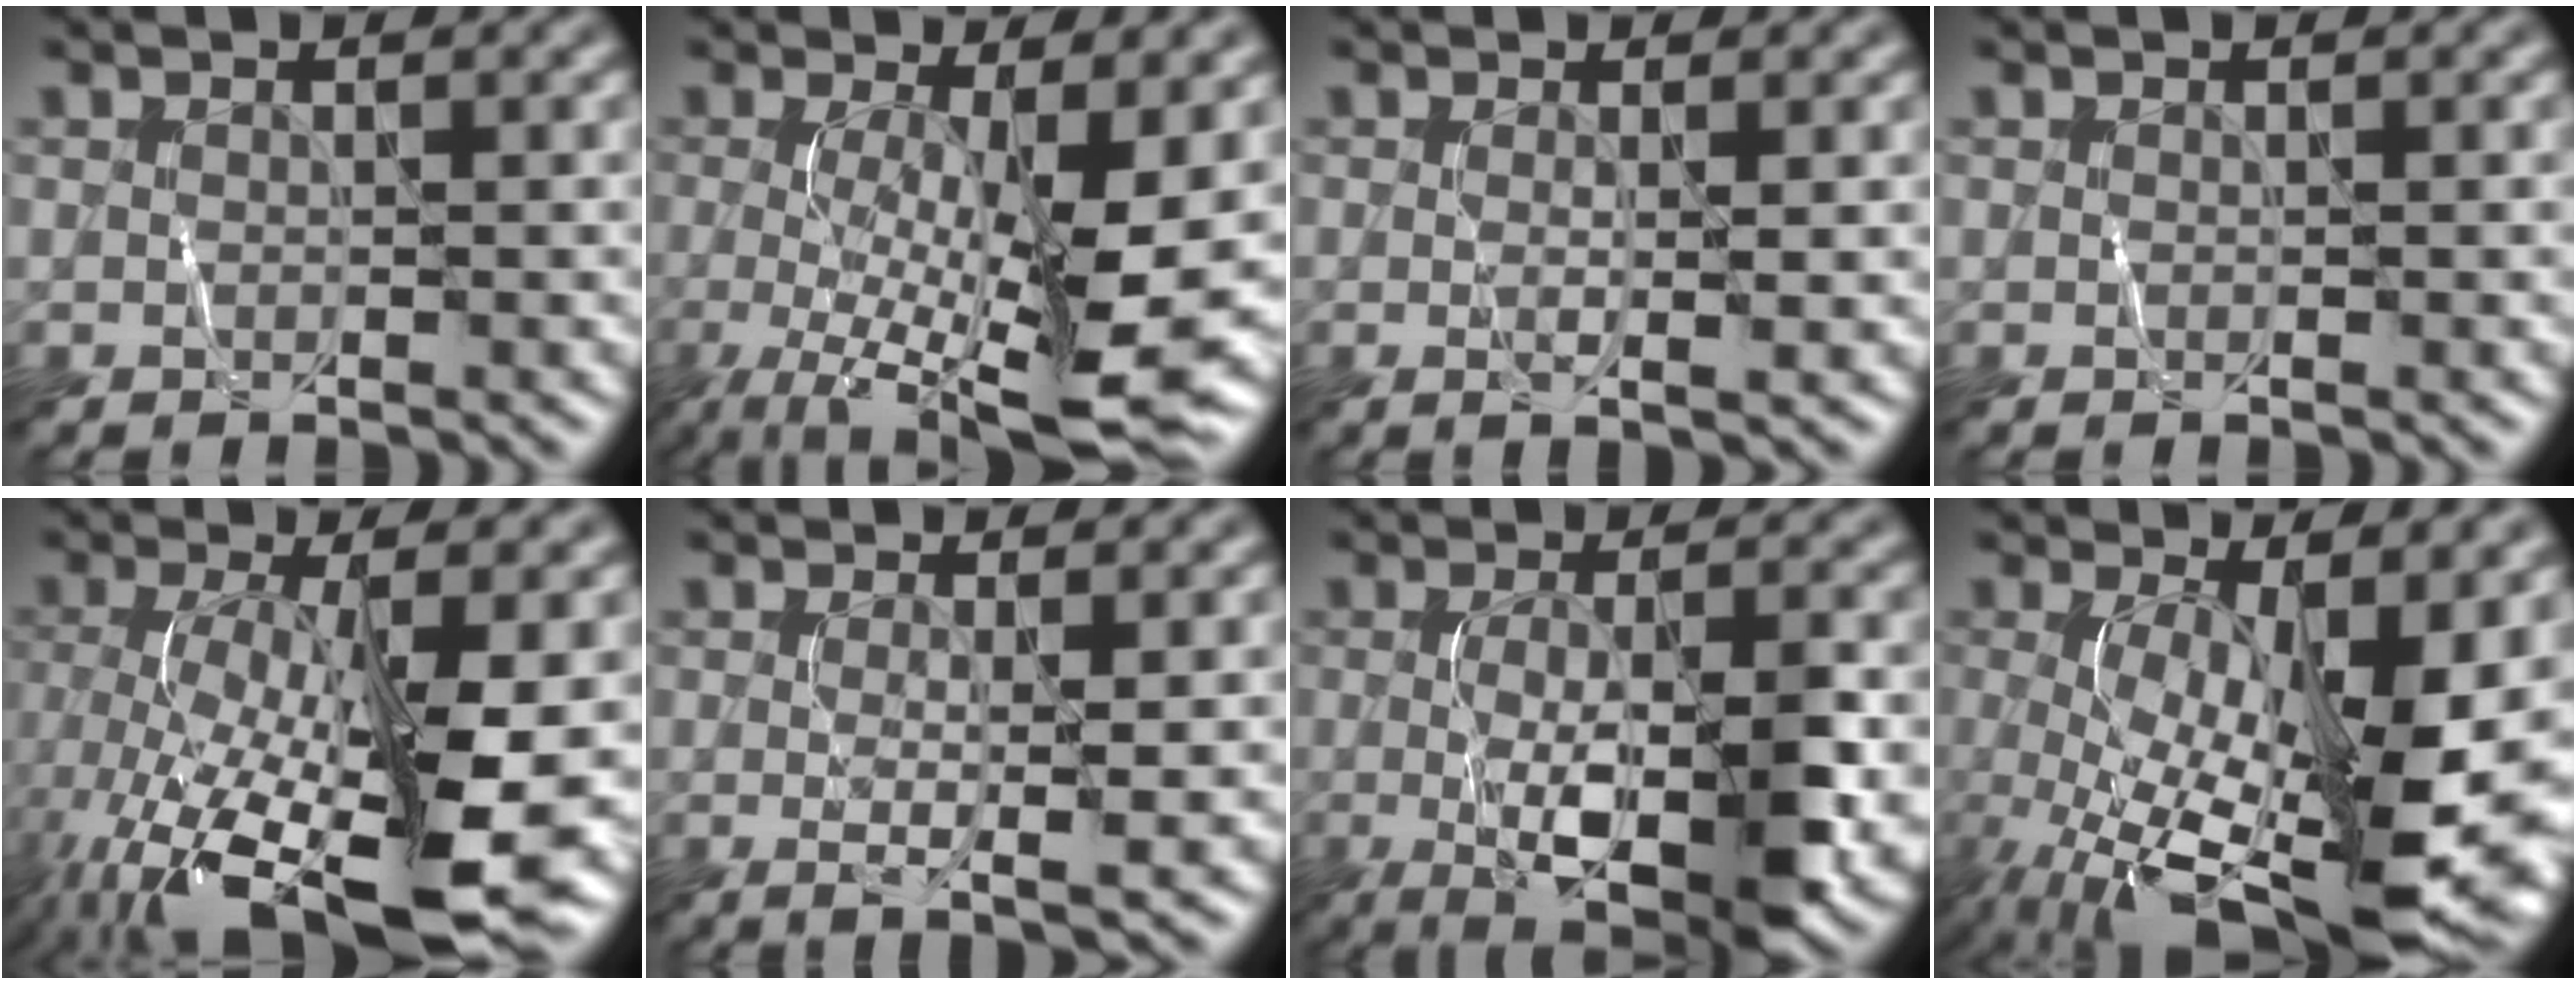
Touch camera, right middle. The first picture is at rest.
{"total": 11.8, "force": [-2.0, 3.2, 11.2], "torque": [-0.187, -0.021, -0.025]}
{"total": 1.7, "force": [0.2, 0.3, 1.7], "torque": [-0.028, -0.004, 0.003]}
{"total": 0.0}
{"total": 15.5, "force": [-4.9, 5.1, 13.8], "torque": [-0.266, -0.042, -0.072]}
{"total": 2.9, "force": [0.2, 0.5, 2.8], "torque": [-0.050, -0.009, 0.006]}
{"total": 10.1, "force": [-2.3, 3.1, 9.3], "torque": [-0.159, -0.019, -0.030]}
{"total": 15.7, "force": [-1.7, 6.2, 14.3], "torque": [-0.236, -0.033, -0.013]}